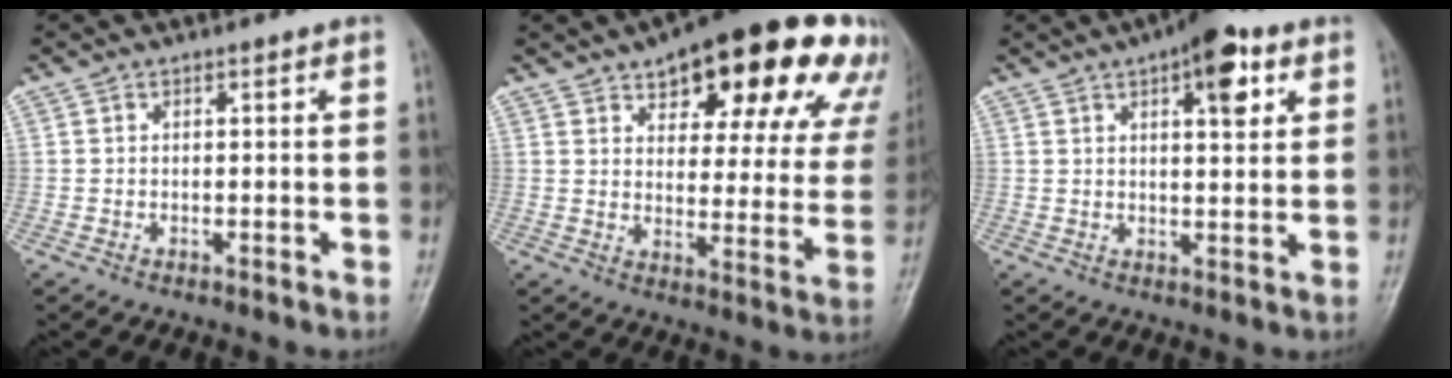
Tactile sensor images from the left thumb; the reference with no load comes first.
{"total": 25.9, "force": [15.7, 10.3, 18.0], "torque": [-0.204, -0.024, 0.199]}
{"total": 9.1, "force": [4.3, 3.6, 7.2], "torque": [-0.078, -0.010, 0.056]}